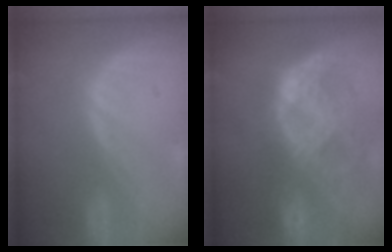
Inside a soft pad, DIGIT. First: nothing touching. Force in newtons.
{"total": 10.1, "press": 9.0, "slide": 4.7}